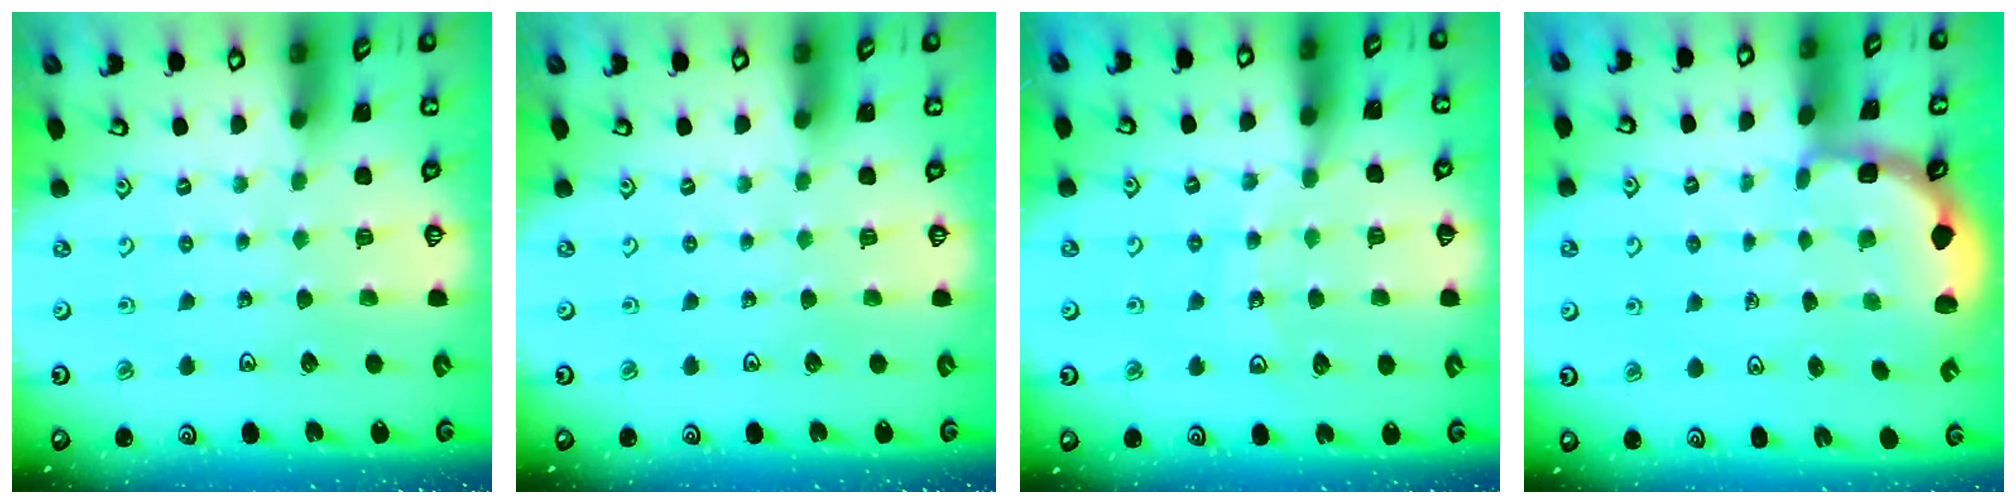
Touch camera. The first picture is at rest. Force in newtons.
{"total": 0.0}
{"total": 12.0, "press": 11.7, "slide": 2.7}
{"total": 2.3, "press": 1.7, "slide": 1.6}